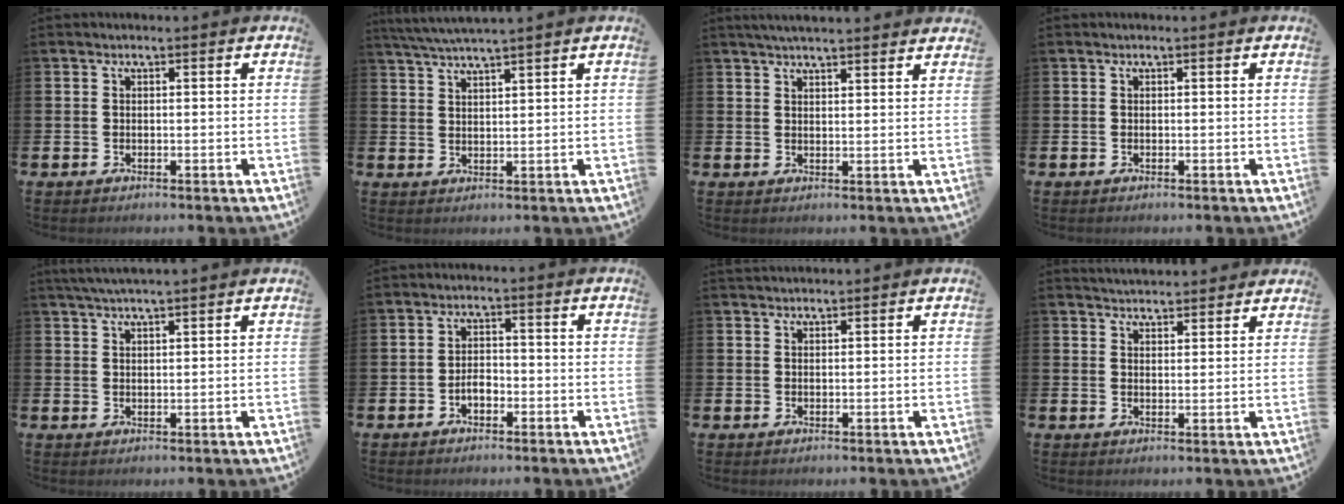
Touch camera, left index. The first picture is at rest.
{"total": 3.7, "force": [3.5, -0.6, 1.0], "torque": [-0.035, -0.009, 0.065]}
{"total": 3.5, "force": [3.4, -0.1, 0.7], "torque": [-0.017, -0.009, 0.062]}
{"total": 0.0}
{"total": 2.9, "force": [2.7, -0.2, 0.9], "torque": [-0.028, -0.001, 0.051]}
{"total": 2.2, "force": [-1.0, 1.3, 1.4], "torque": [-0.025, 0.003, -0.022]}
{"total": 1.2, "force": [1.2, 0.1, 0.0], "torque": [0.002, 0.001, 0.022]}
{"total": 3.7, "force": [3.7, 0.4, -0.1], "torque": [-0.003, -0.019, 0.067]}